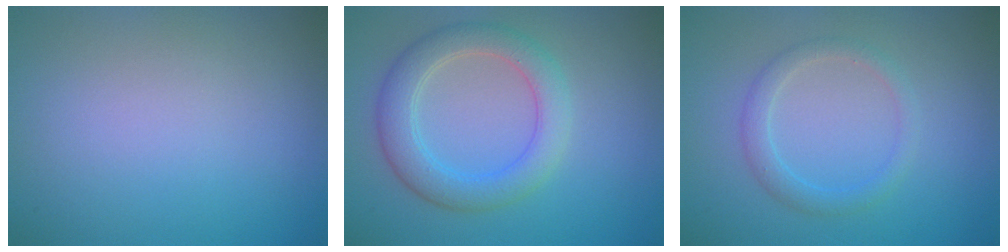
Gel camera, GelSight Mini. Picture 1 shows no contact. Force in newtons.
{"total": 4.4, "press": 4.4, "slide": 0.1}
{"total": 2.0, "press": 2.0, "slide": 0.2}